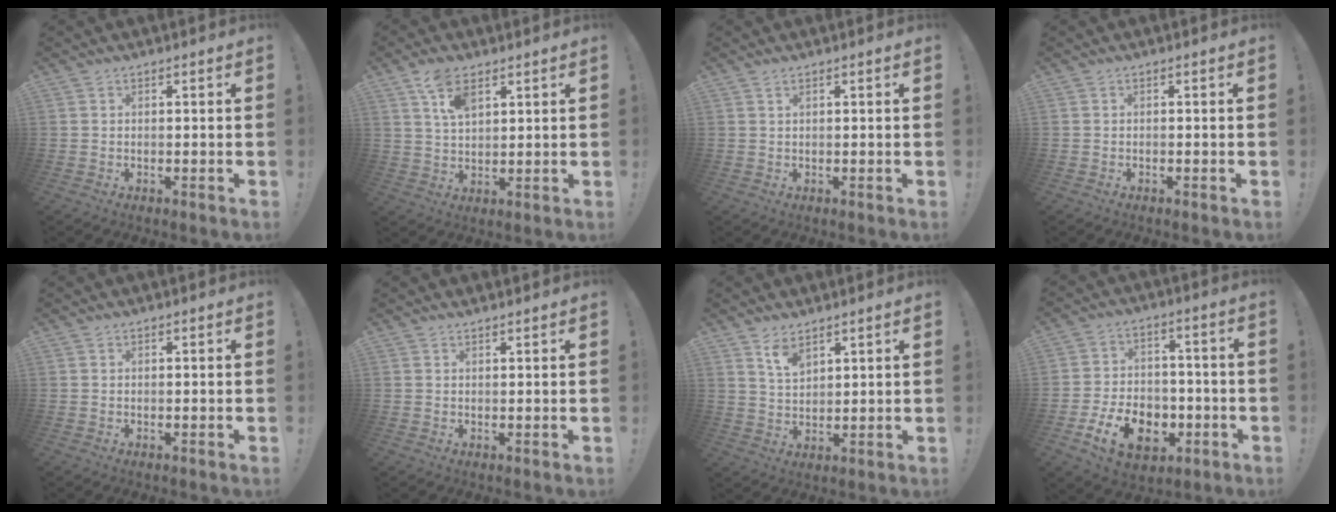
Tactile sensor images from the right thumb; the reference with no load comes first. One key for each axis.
{"total": 7.9, "fx": 4.5, "fy": 3.9, "fz": 5.2, "tx": -0.095, "ty": -0.009, "tz": 0.083}
{"total": 1.0, "fx": 0.5, "fy": 0.3, "fz": 0.7, "tx": -0.015, "ty": 0.002, "tz": 0.010}
{"total": 0.0}
{"total": 0.0}
{"total": 0.9, "fx": 0.9, "fy": -0.2, "fz": 0.2, "tx": 0.011, "ty": -0.008, "tz": 0.014}
{"total": 6.0, "fx": 4.4, "fy": 2.9, "fz": 2.9, "tx": -0.046, "ty": -0.028, "tz": 0.077}
{"total": 14.6, "fx": -6.3, "fy": 9.8, "fz": 8.8, "tx": -0.146, "ty": 0.044, "tz": -0.104}